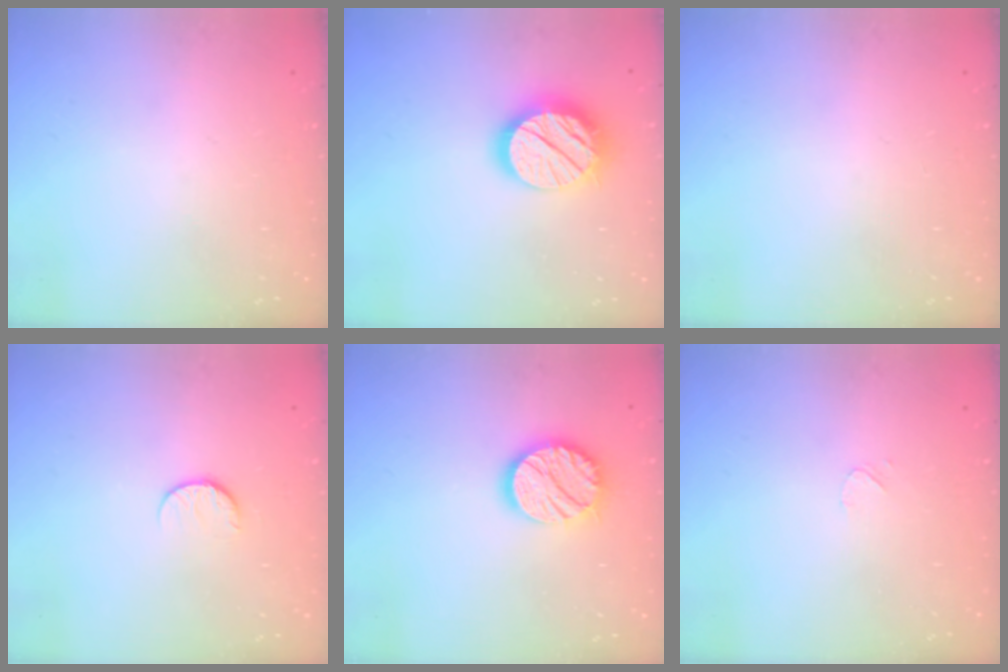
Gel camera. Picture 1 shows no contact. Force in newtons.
{"total": 16.8, "press": 16.8, "slide": 1.6}
{"total": 0.0}
{"total": 6.9, "press": 6.9, "slide": 0.6}
{"total": 14.8, "press": 14.7, "slide": 0.9}
{"total": 3.4, "press": 3.3, "slide": 0.4}